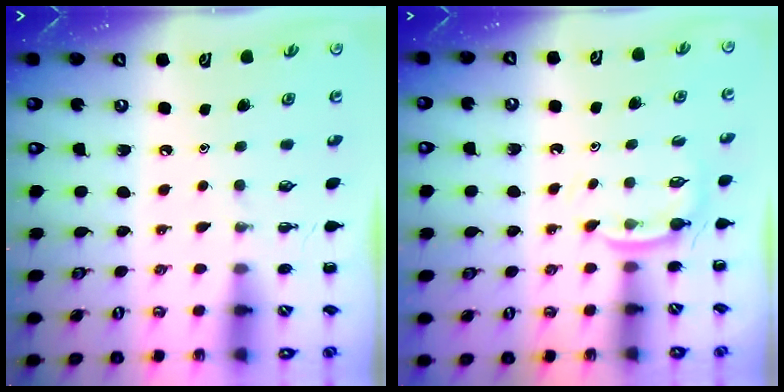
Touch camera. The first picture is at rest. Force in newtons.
{"total": 4.1, "press": 3.9, "slide": 1.1}